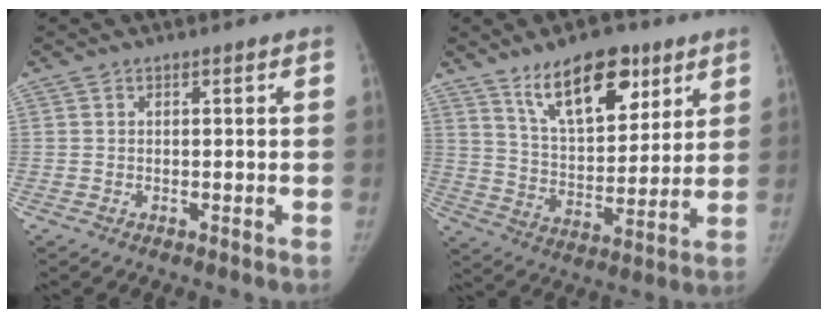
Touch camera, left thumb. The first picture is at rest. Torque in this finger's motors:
{"motor_torque": [0.36, 0.16, 1.05, -0.87, 0.09]}